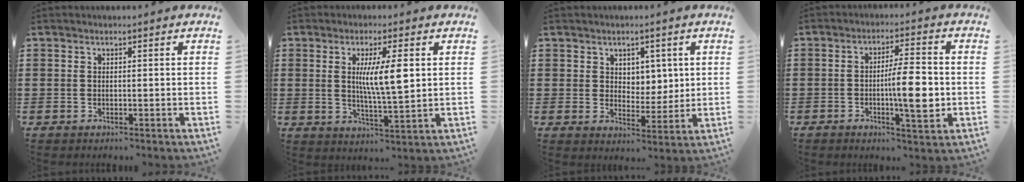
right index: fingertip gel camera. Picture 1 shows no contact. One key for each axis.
{"total": 8.1, "fx": 1.8, "fy": 1.5, "fz": 7.8, "tx": -0.143, "ty": -0.001, "tz": 0.025}
{"total": 4.3, "fx": 2.4, "fy": 3.4, "fz": 0.9, "tx": -0.019, "ty": 0.003, "tz": 0.040}
{"total": 8.4, "fx": -0.9, "fy": 1.8, "fz": 8.2, "tx": -0.130, "ty": -0.008, "tz": -0.018}